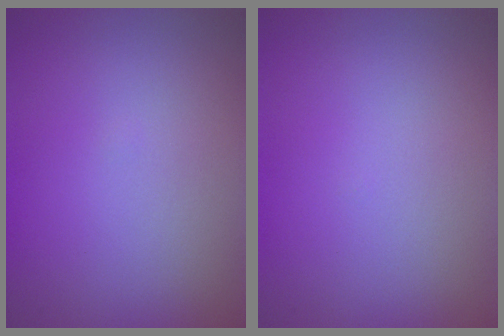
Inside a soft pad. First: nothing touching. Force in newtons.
{"total": 0.0}